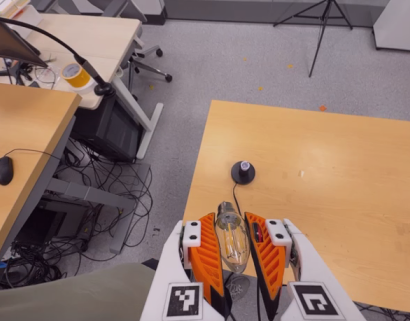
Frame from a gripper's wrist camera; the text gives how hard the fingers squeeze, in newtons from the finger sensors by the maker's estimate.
{"total": 19.7, "left": 21.3, "right": 18.0}